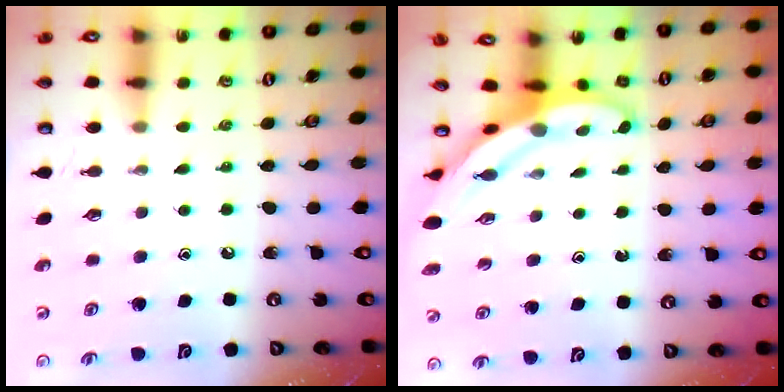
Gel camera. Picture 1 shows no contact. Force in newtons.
{"total": 3.5, "press": 3.5, "slide": 0.1}